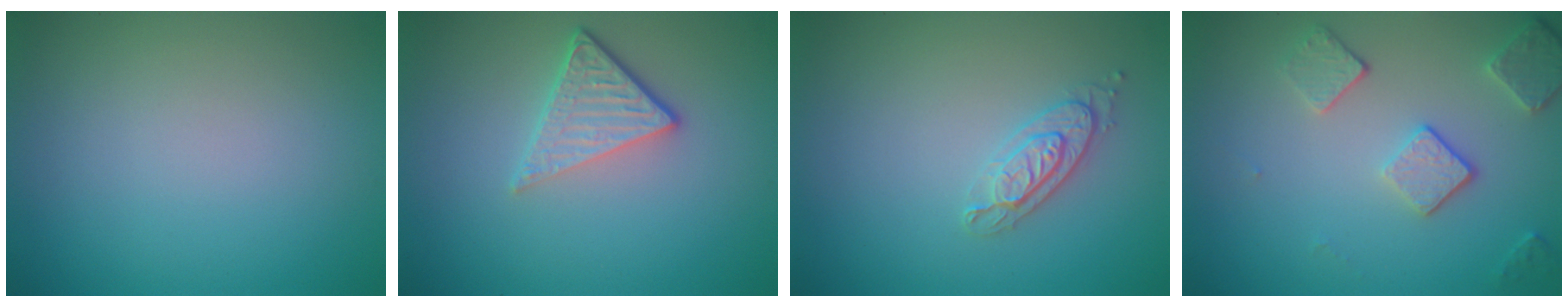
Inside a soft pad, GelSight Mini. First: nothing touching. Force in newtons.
{"total": 3.7, "press": 2.7, "slide": 2.6}
{"total": 2.1, "press": 2.1, "slide": 0.5}
{"total": 3.7, "press": 2.9, "slide": 2.2}